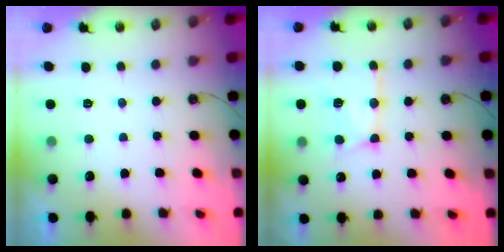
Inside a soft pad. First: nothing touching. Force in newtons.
{"total": 13.5, "press": 13.5, "slide": 1.3}